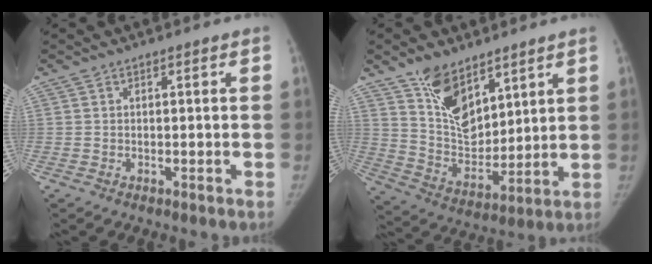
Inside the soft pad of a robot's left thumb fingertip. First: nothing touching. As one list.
[{"total": 13.3, "force": [8.6, 7.1, 7.2], "torque": [-0.087, -0.063, 0.172]}]